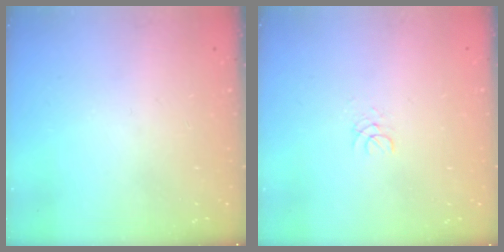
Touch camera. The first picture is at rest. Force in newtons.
{"total": 1.3, "press": 1.3, "slide": 0.1}